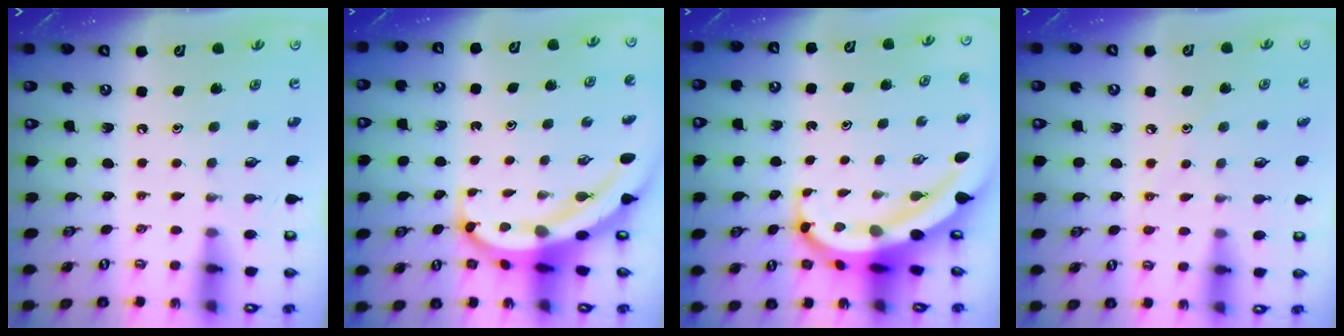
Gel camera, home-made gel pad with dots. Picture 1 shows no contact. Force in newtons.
{"total": 8.9, "press": 8.8, "slide": 0.9}
{"total": 10.0, "press": 9.8, "slide": 2.1}
{"total": 4.8, "press": 4.8, "slide": 0.6}